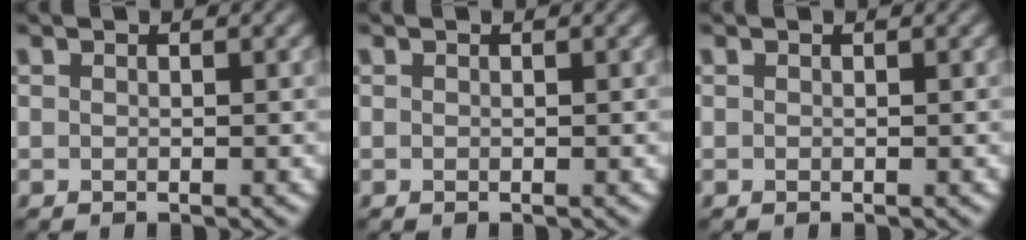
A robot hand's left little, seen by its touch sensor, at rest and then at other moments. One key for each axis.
{"total": 0.0}
{"total": 0.0}